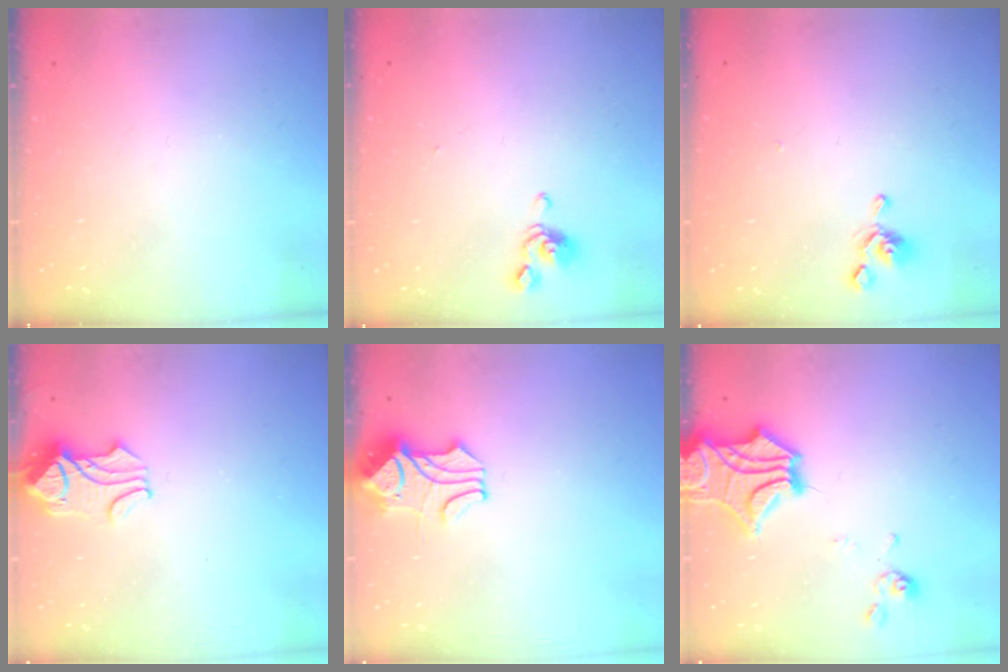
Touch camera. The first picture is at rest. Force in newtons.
{"total": 0.7, "press": 0.6, "slide": 0.5}
{"total": 0.6, "press": 0.3, "slide": 0.6}
{"total": 0.9, "press": 0.2, "slide": 0.9}
{"total": 2.1, "press": 1.8, "slide": 1.2}
{"total": 10.8, "press": 10.4, "slide": 2.6}